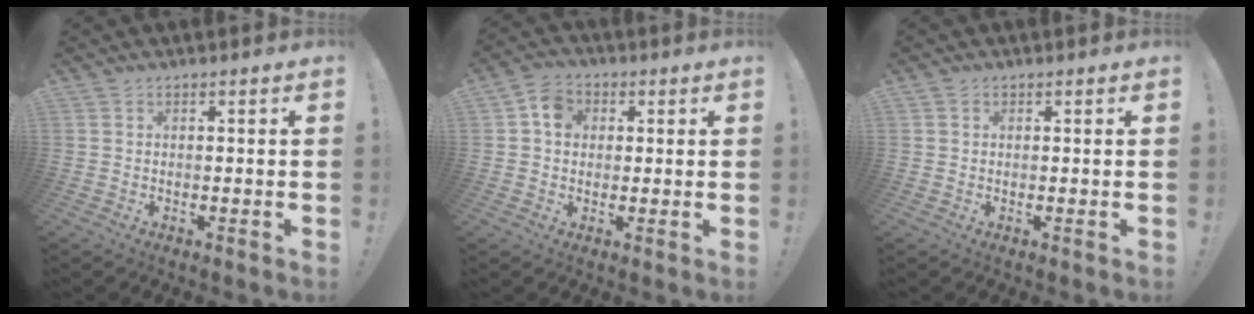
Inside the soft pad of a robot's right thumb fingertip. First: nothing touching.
{"total": 7.0, "force": [1.6, 5.9, 3.4], "torque": [-0.052, 0.009, 0.032]}
{"total": 0.8, "force": [0.4, 0.7, 0.1], "torque": [0.003, 0.001, 0.006]}